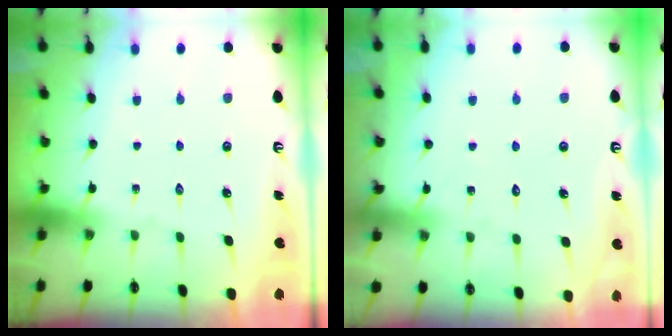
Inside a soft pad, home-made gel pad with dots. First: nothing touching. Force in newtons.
{"total": 4.8, "press": 4.8, "slide": 0.6}